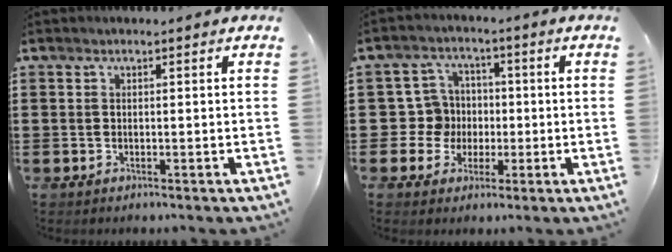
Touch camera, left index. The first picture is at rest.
{"total": 6.6, "force": [-0.3, 6.5, 1.1], "torque": [-0.056, 0.015, -0.003]}